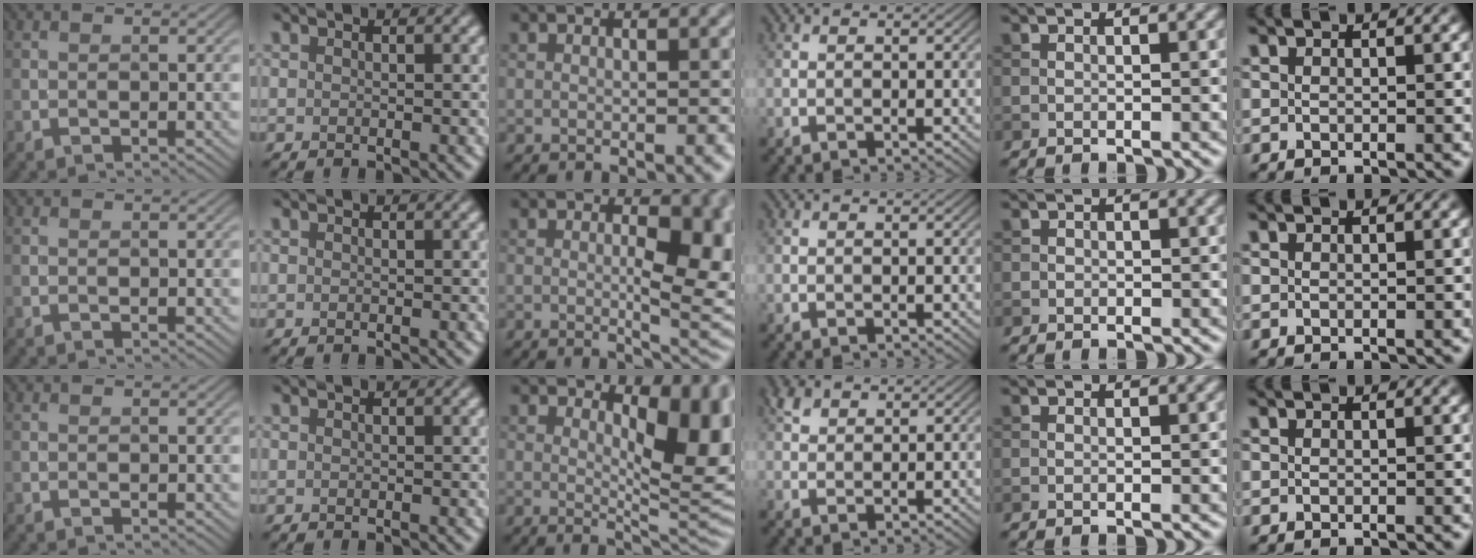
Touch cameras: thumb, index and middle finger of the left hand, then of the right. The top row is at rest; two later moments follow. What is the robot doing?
{"motion": "screw", "object": "dispenser bottle"}